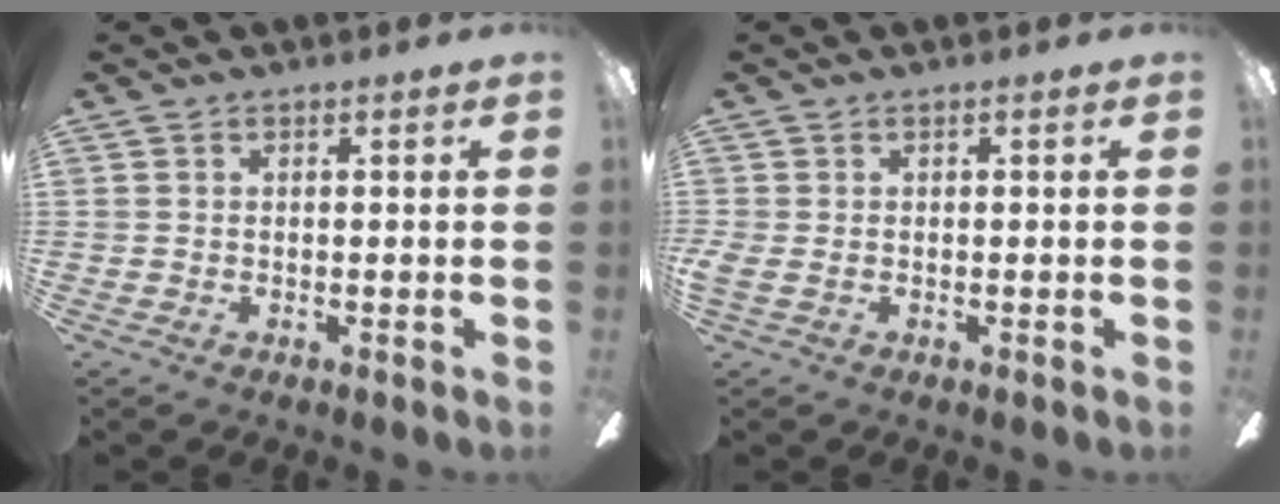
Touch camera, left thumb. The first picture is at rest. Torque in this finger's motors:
{"motor_torque": [-0.46, 0.93, 0.43, -0.27, 0.11]}